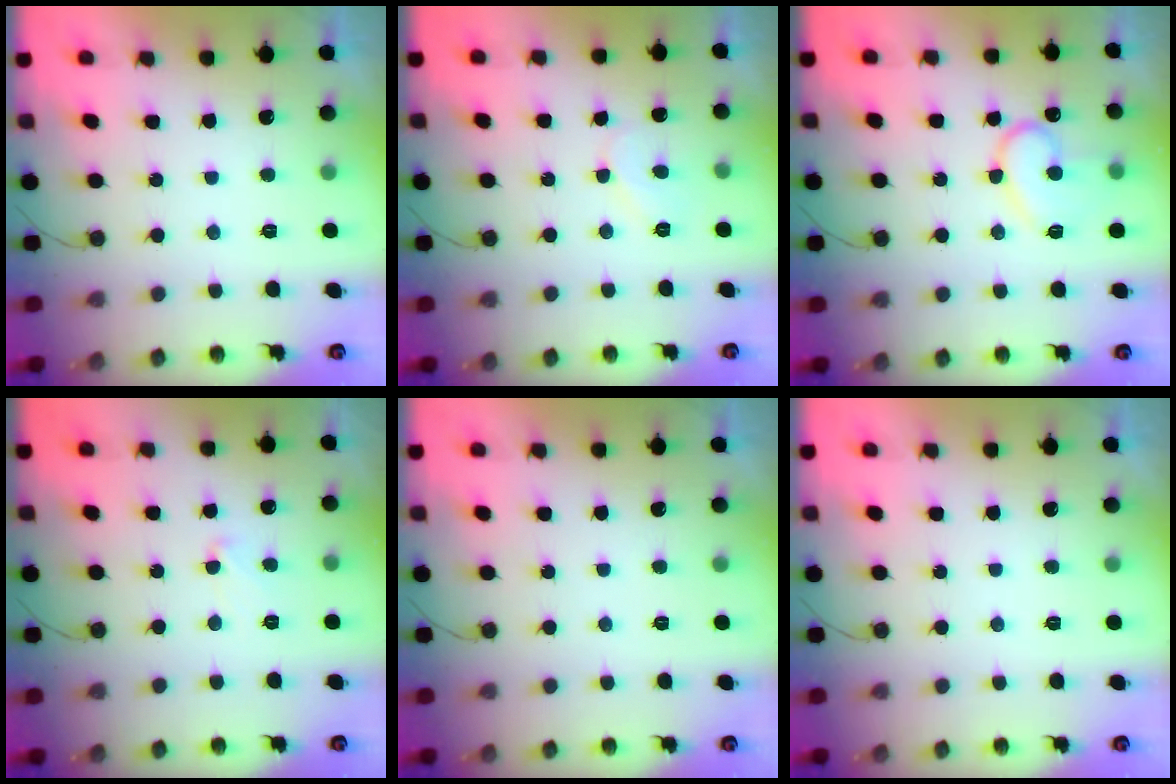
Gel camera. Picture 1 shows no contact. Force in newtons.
{"total": 5.2, "press": 5.1, "slide": 0.6}
{"total": 13.4, "press": 13.4, "slide": 1.2}
{"total": 4.7, "press": 4.6, "slide": 0.4}
{"total": 0.0}
{"total": 0.0}